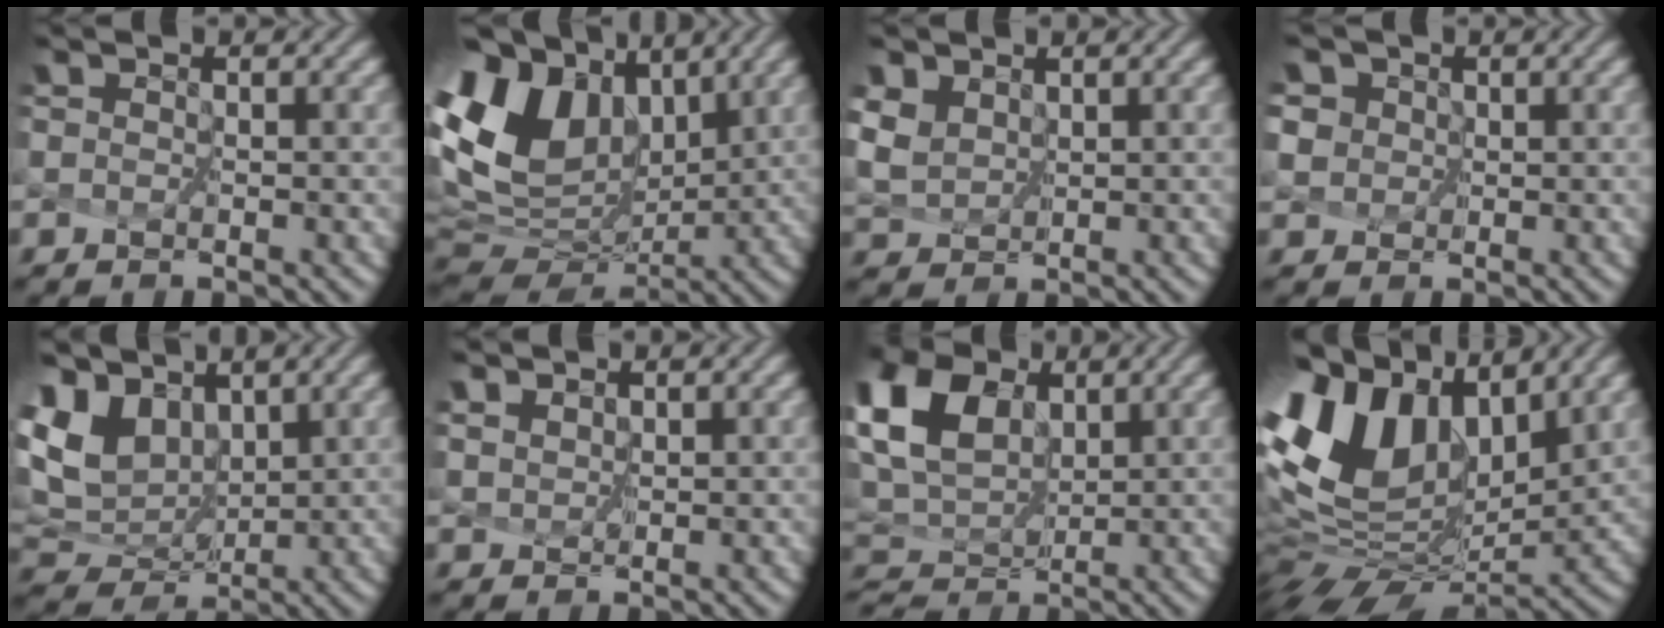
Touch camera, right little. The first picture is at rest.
{"total": 14.0, "force": [4.2, 9.7, 9.2], "torque": [-0.202, 0.008, 0.105]}
{"total": 3.1, "force": [2.0, 2.1, 1.1], "torque": [-0.071, 0.003, 0.059]}
{"total": 5.8, "force": [3.3, 4.2, 2.2], "torque": [-0.057, 0.012, 0.048]}
{"total": 7.3, "force": [3.0, 5.1, 4.3], "torque": [-0.127, 0.014, 0.067]}
{"total": 1.9, "force": [1.7, 0.7, 0.2], "torque": [-0.034, -0.004, 0.049]}
{"total": 5.6, "force": [2.3, 3.9, 3.4], "torque": [-0.098, 0.011, 0.056]}
{"total": 11.6, "force": [2.5, 7.6, 8.4], "torque": [-0.186, 0.010, 0.054]}